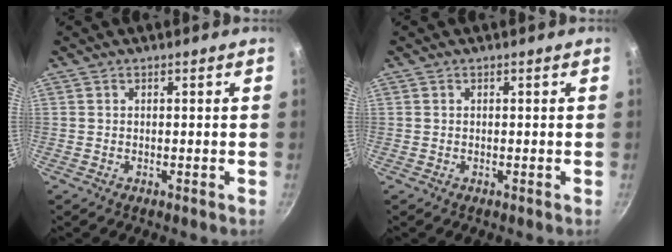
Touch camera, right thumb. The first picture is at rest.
{"total": 0.0}